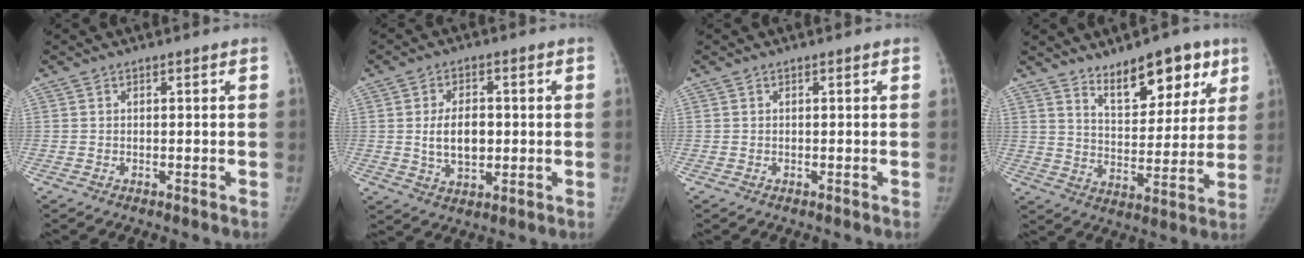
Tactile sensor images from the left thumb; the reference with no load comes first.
{"total": 7.7, "force": [0.0, 4.8, 6.0], "torque": [-0.089, -0.001, 0.006]}
{"total": 0.0}
{"total": 13.7, "force": [8.8, 6.3, 8.3], "torque": [-0.076, -0.050, 0.139]}